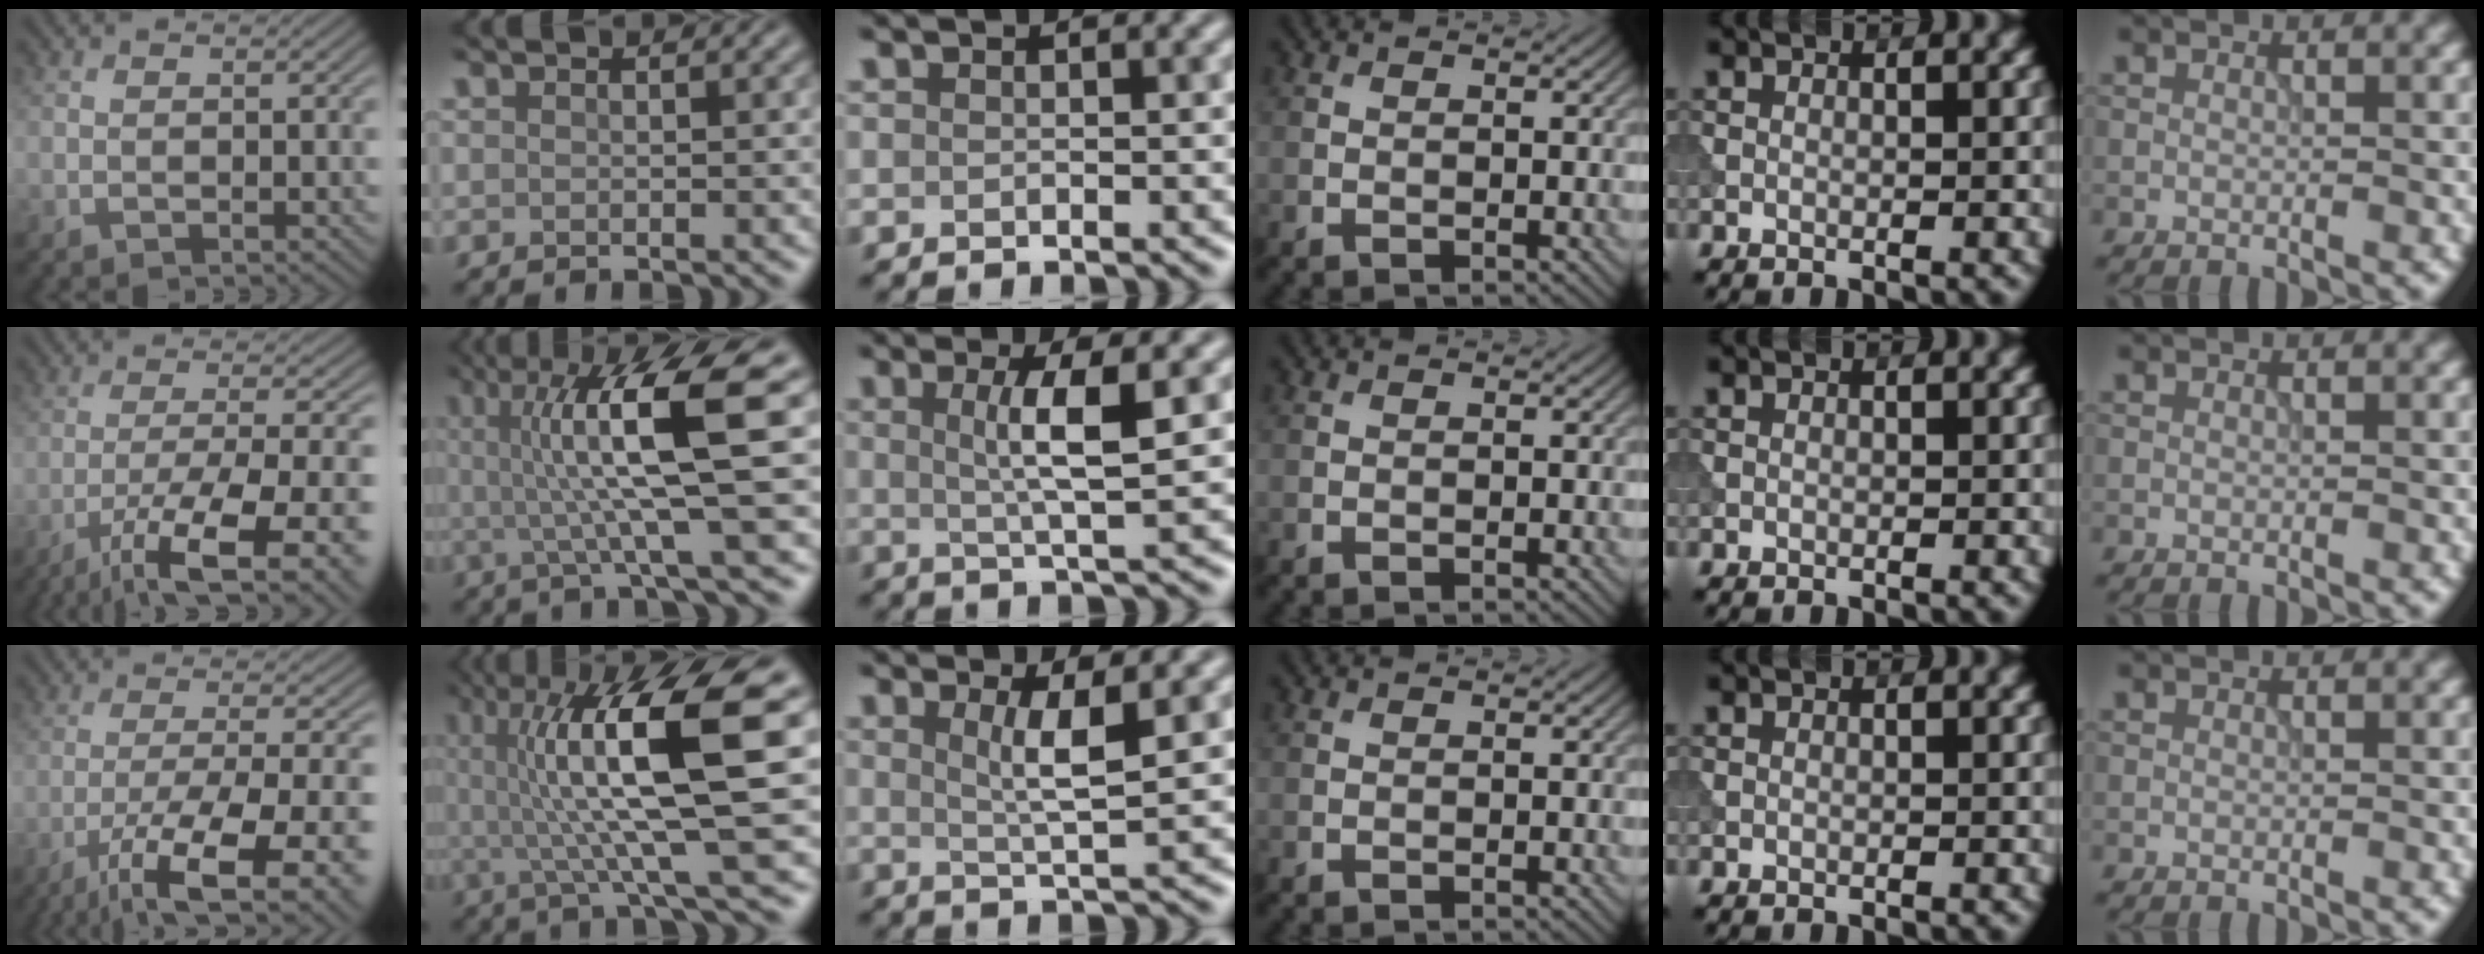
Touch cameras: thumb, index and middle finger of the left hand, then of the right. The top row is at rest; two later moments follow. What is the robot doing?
{"motion": "extract", "object": "tissue"}